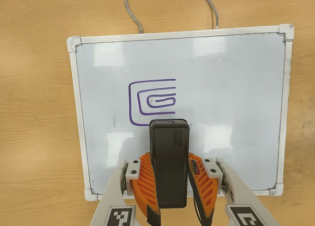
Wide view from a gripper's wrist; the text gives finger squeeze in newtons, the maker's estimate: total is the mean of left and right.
{"total": 8.1, "left": 7.0, "right": 9.2}